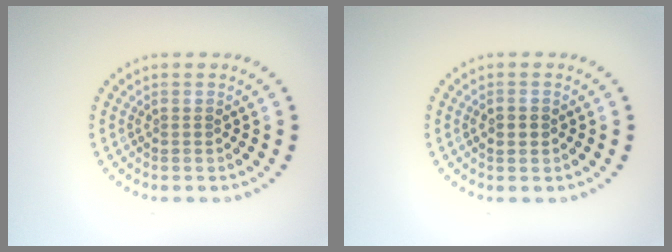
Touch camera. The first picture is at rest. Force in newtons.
{"total": 1.8, "press": 1.8, "slide": 0.1}